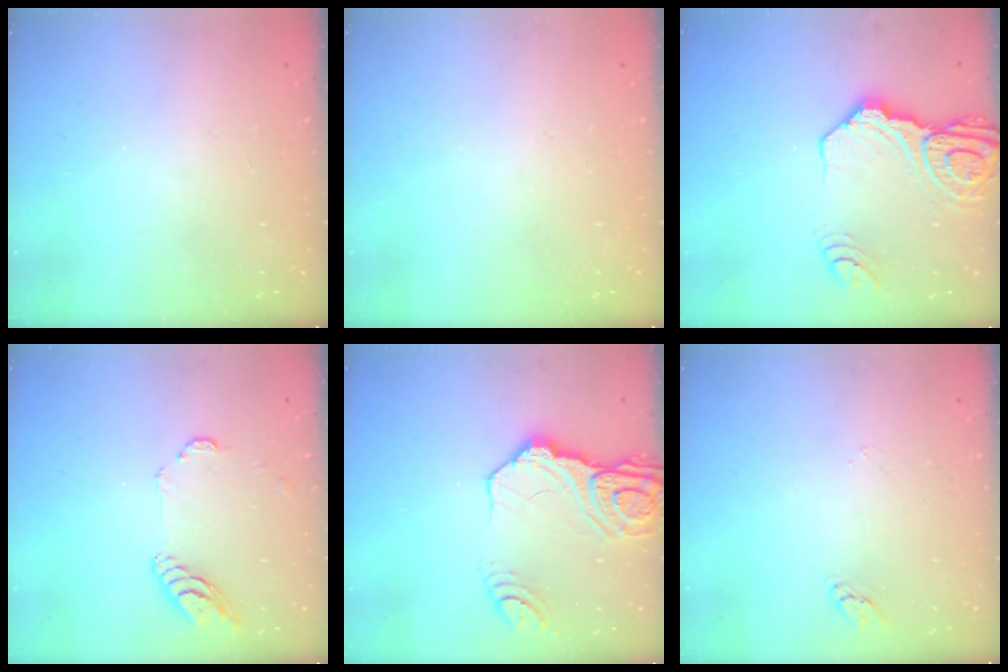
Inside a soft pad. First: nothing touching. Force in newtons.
{"total": 0.0}
{"total": 17.5, "press": 17.4, "slide": 2.0}
{"total": 9.5, "press": 9.5, "slide": 0.9}
{"total": 16.4, "press": 16.3, "slide": 1.9}
{"total": 2.0, "press": 2.0, "slide": 0.2}